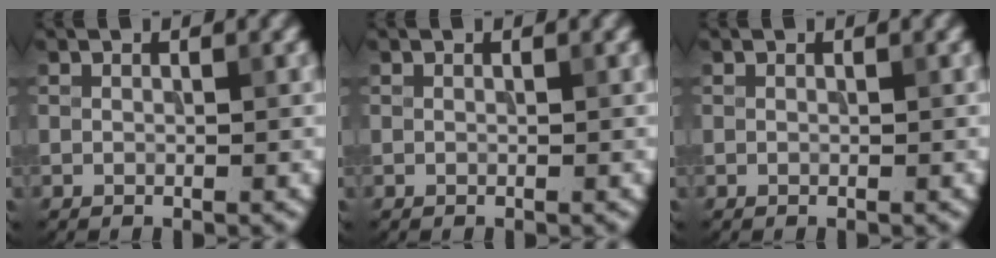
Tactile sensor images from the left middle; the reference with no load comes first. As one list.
[{"total": 0.0}, {"total": 0.0}]